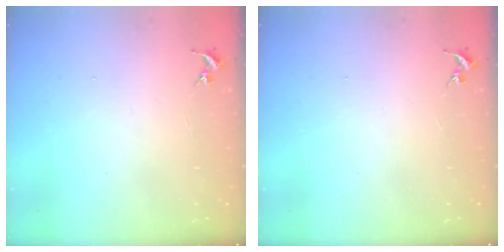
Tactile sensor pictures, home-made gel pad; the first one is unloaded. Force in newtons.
{"total": 0.0}